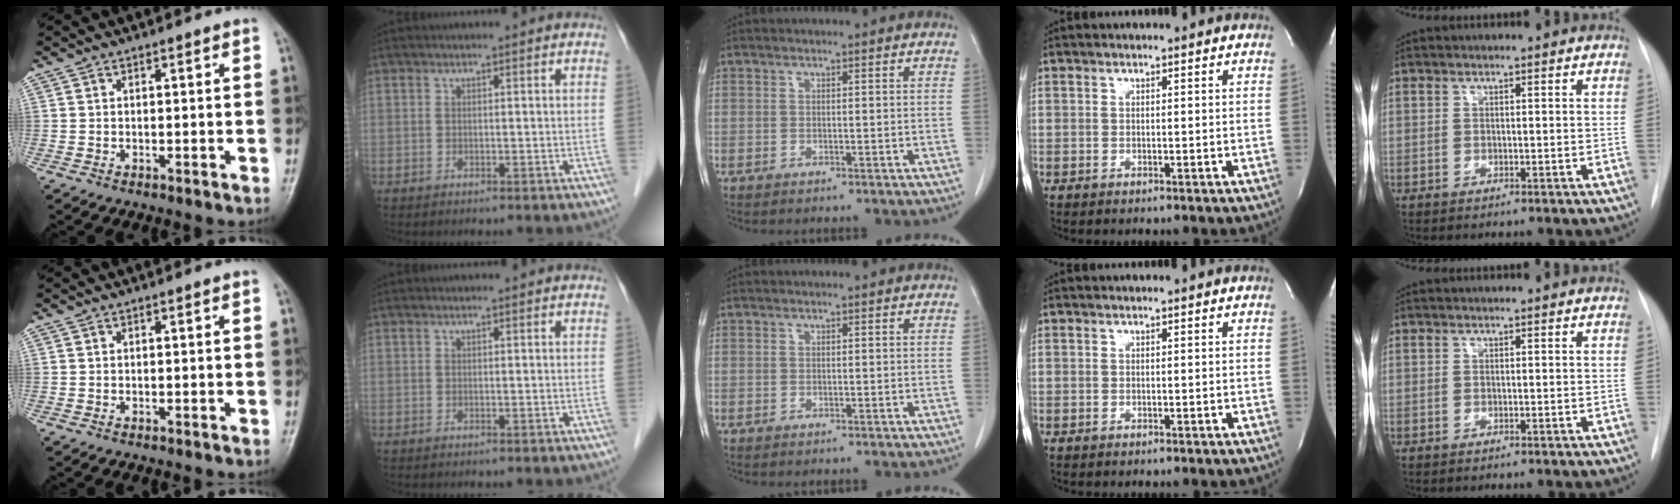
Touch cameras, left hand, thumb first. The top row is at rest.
{}